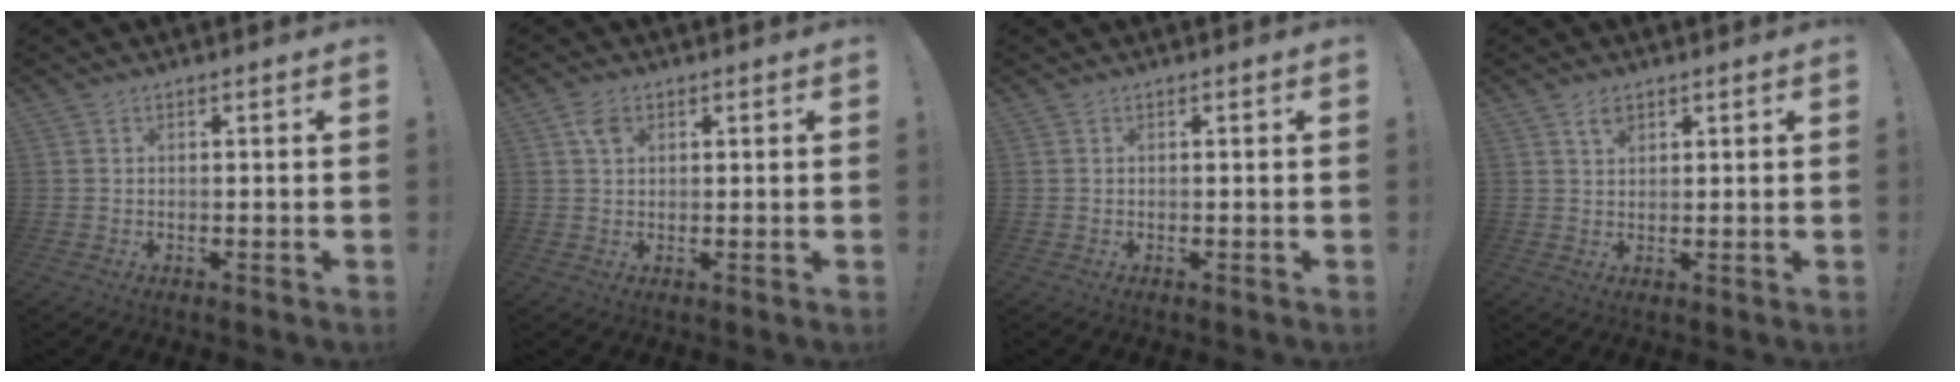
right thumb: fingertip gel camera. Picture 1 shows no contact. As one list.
[{"total": 3.6, "force": [1.4, 2.4, 2.2], "torque": [-0.036, 0.002, 0.027]}, {"total": 0.0}, {"total": 2.9, "force": [1.8, 1.4, 1.7], "torque": [-0.020, -0.009, 0.029]}]